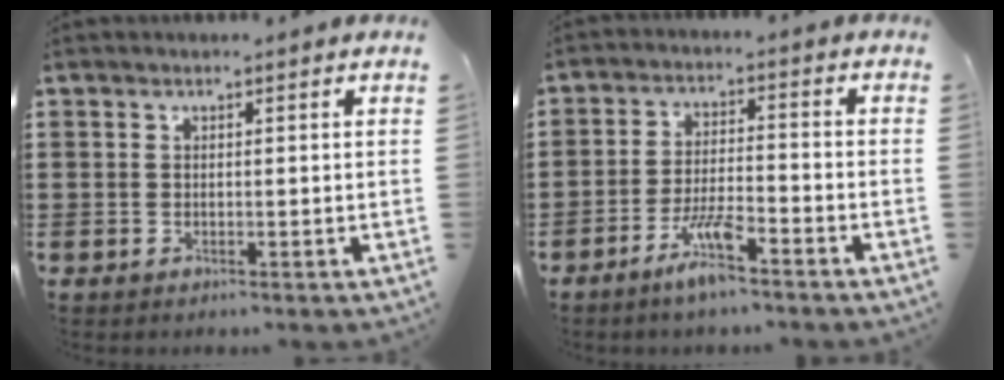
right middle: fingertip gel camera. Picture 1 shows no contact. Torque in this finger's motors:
{"motor_torque": [2.14, 0.00, 0.42, 0.13]}